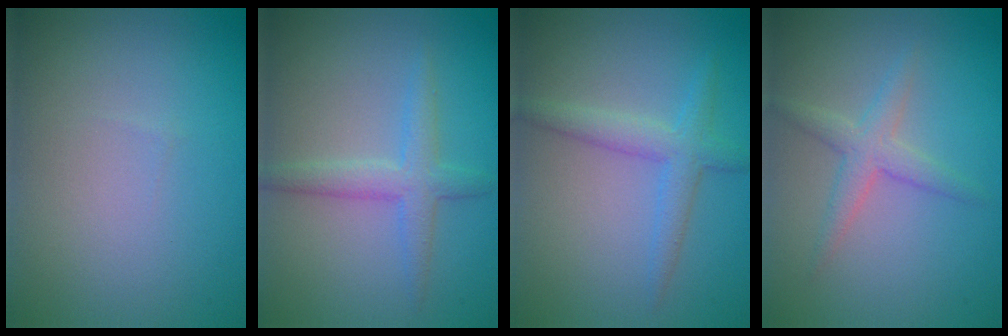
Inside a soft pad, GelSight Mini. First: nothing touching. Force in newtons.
{"total": 2.8, "press": 2.8, "slide": 0.1}
{"total": 2.7, "press": 2.7, "slide": 0.2}
{"total": 2.3, "press": 2.3, "slide": 0.1}